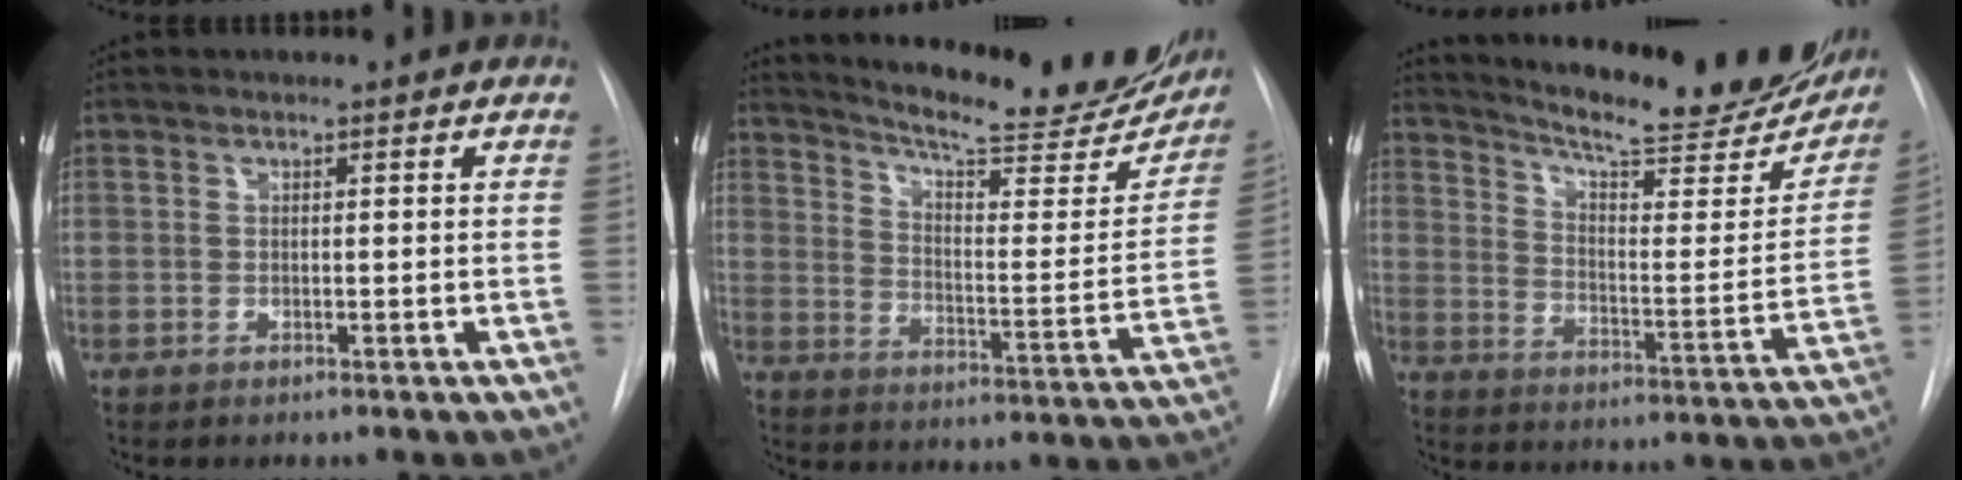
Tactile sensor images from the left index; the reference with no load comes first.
{"total": 24.5, "force": [21.5, 4.4, 11.1], "torque": [-0.158, -0.068, 0.269]}
{"total": 25.5, "force": [22.3, 4.4, 11.6], "torque": [-0.169, -0.070, 0.283]}